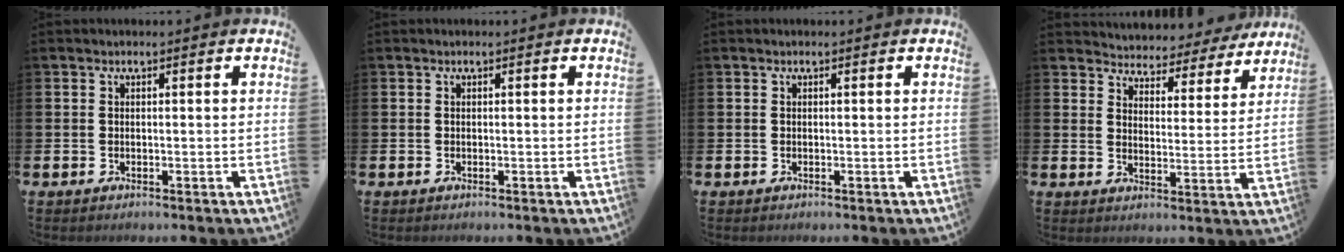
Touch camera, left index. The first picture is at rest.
{"total": 0.0}
{"total": 0.0}
{"total": 4.1, "force": [4.0, 1.1, -0.1], "torque": [-0.017, -0.039, 0.063]}